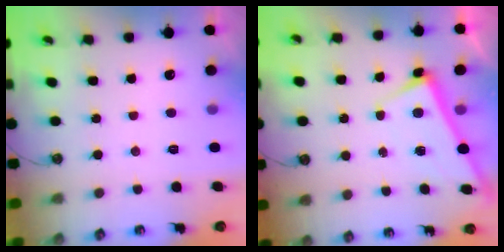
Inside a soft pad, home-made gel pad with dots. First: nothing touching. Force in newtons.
{"total": 2.4, "press": 2.4, "slide": 0.1}